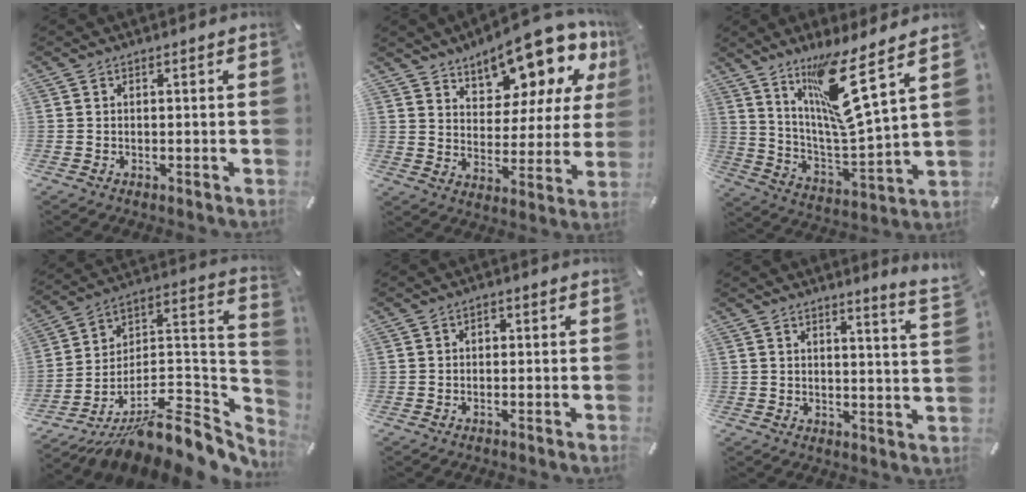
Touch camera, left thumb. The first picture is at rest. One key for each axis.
{"total": 14.9, "fx": 11.9, "fy": 6.6, "fz": 6.1, "tx": -0.082, "ty": -0.098, "tz": 0.202}
{"total": 15.4, "fx": 10.3, "fy": 1.9, "fz": 11.3, "tx": -0.199, "ty": -0.063, "tz": 0.163}
{"total": 10.4, "fx": -7.2, "fy": 5.3, "fz": 5.3, "tx": -0.023, "ty": -0.022, "tz": -0.117}
{"total": 1.6, "fx": -0.9, "fy": 1.1, "fz": 0.7, "tx": -0.015, "ty": 0.007, "tz": -0.021}
{"total": 4.1, "fx": 3.4, "fy": -0.5, "fz": 2.1, "tx": -0.033, "ty": -0.029, "tz": 0.056}